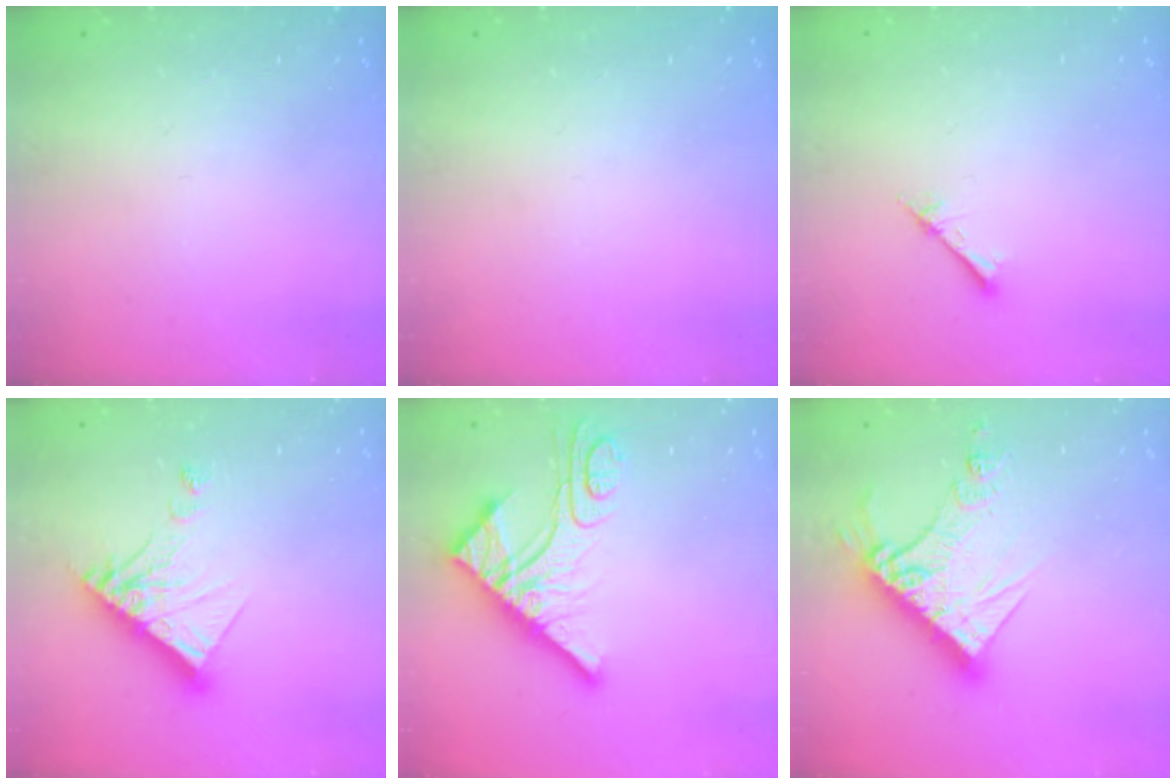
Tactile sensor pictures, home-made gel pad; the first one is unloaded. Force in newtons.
{"total": 0.0}
{"total": 2.4, "press": 2.4, "slide": 0.3}
{"total": 12.7, "press": 12.6, "slide": 1.2}
{"total": 13.9, "press": 13.8, "slide": 1.1}
{"total": 14.5, "press": 14.4, "slide": 1.8}